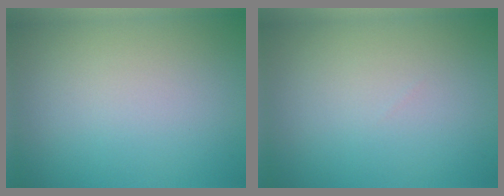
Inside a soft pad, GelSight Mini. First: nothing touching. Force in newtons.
{"total": 0.0}